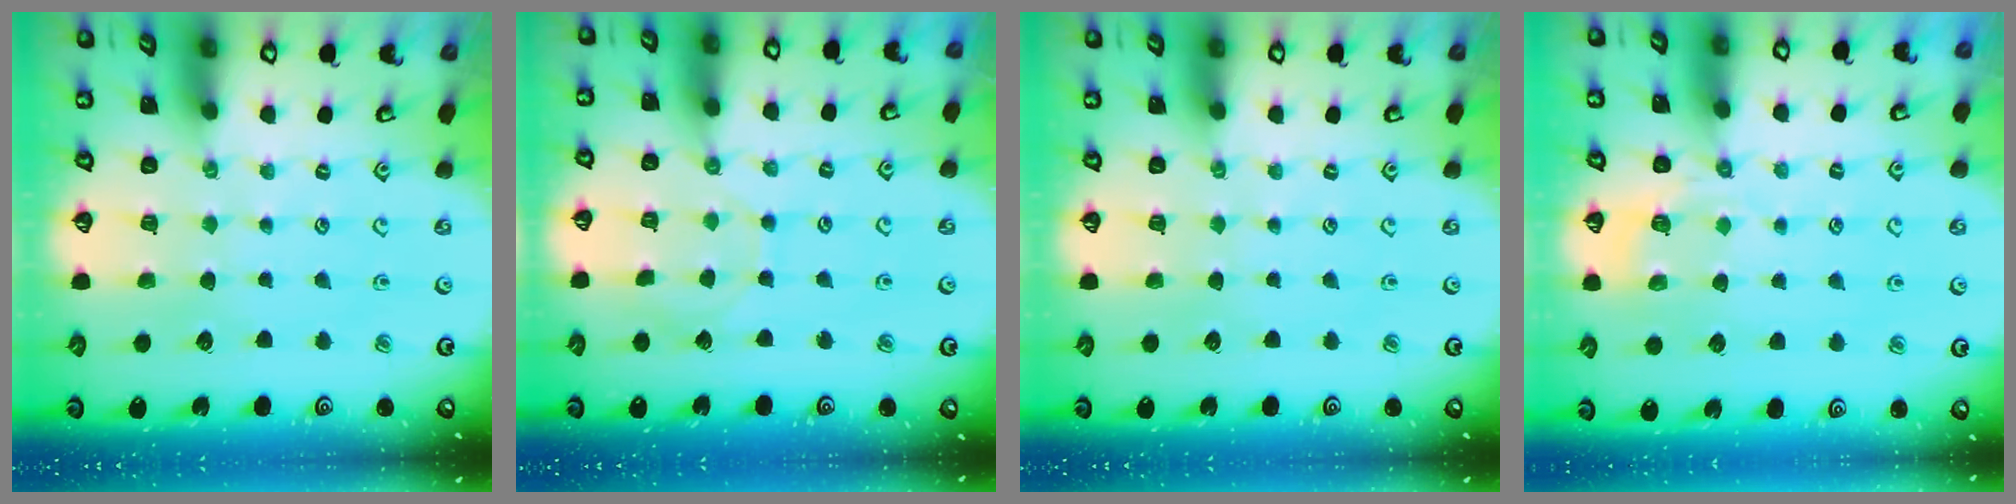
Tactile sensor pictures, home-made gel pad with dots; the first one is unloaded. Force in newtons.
{"total": 6.4, "press": 6.4, "slide": 0.5}
{"total": 0.0}
{"total": 5.0, "press": 4.6, "slide": 1.9}